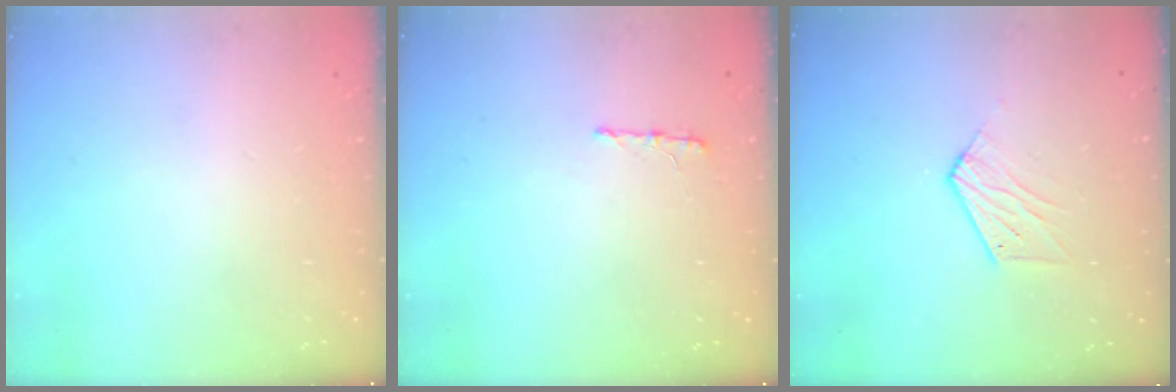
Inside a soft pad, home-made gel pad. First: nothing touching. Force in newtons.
{"total": 5.1, "press": 5.1, "slide": 0.4}
{"total": 6.6, "press": 6.5, "slide": 0.4}